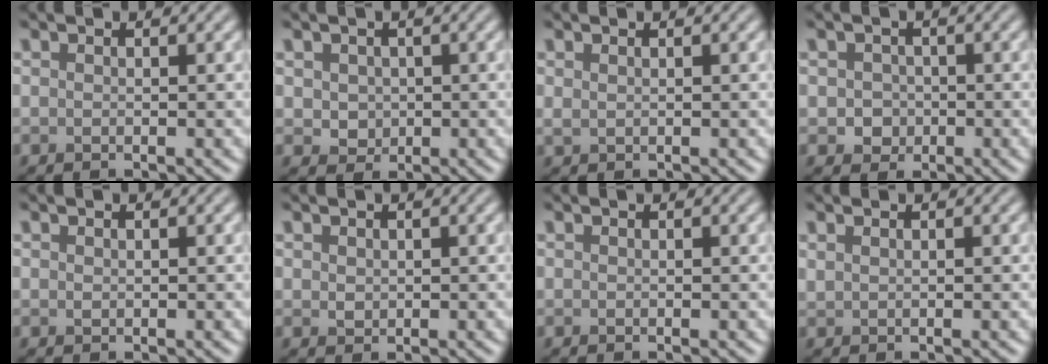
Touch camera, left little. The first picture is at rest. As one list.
[{"total": 2.0, "force": [0.4, 1.7, 0.9], "torque": [-0.019, -0.003, 0.008]}, {"total": 0.5, "force": [0.4, 0.2, 0.3], "torque": [-0.009, 0.000, 0.009]}, {"total": 1.8, "force": [-0.1, 1.7, 0.6], "torque": [-0.004, -0.004, -0.003]}, {"total": 0.0}, {"total": 0.7, "force": [0.4, 0.6, 0.3], "torque": [-0.007, -0.002, 0.012]}, {"total": 0.0}, {"total": 0.6, "force": [0.5, 0.2, 0.2], "torque": [-0.006, 0.002, 0.012]}]